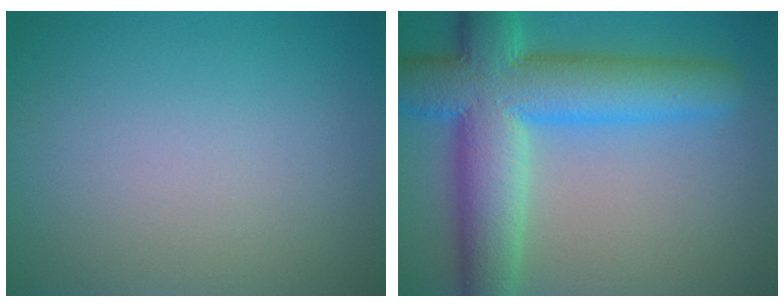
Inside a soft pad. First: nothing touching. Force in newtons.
{"total": 11.1, "press": 11.1, "slide": 0.4}